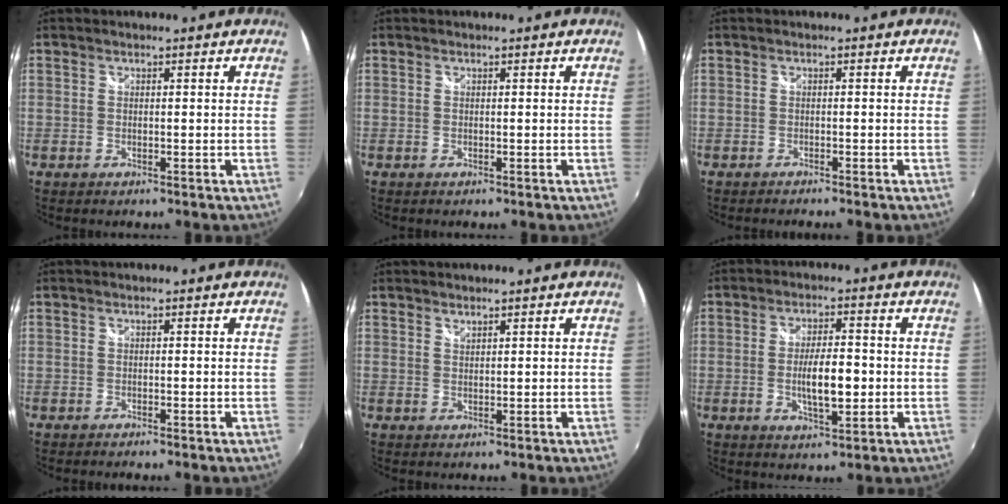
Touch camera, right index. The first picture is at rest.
{"total": 0.0}
{"total": 1.7, "force": [-1.5, 0.1, 0.6], "torque": [-0.019, -0.011, -0.028]}
{"total": 0.7, "force": [-0.7, 0.1, 0.3], "torque": [-0.006, -0.004, -0.013]}
{"total": 0.9, "force": [0.8, 0.2, 0.2], "torque": [-0.003, 0.000, 0.015]}
{"total": 7.5, "force": [-1.1, 2.4, 7.0], "torque": [-0.130, -0.004, -0.017]}